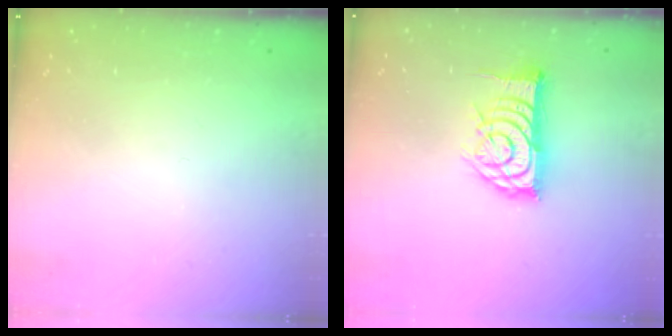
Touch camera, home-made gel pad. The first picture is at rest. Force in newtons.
{"total": 15.6, "press": 15.6, "slide": 0.3}